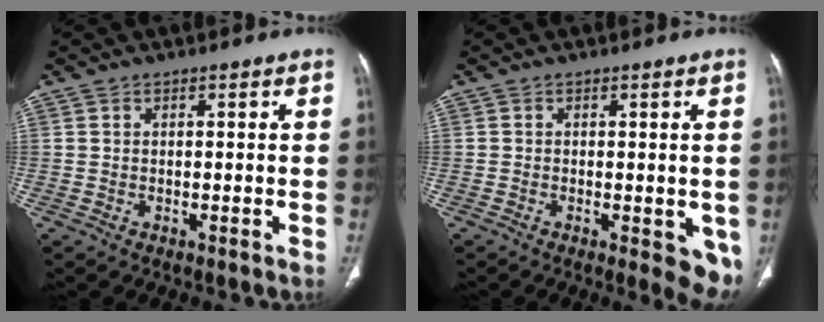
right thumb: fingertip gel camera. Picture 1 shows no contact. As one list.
[{"total": 6.3, "force": [-1.7, 2.5, 5.6], "torque": [-0.054, -0.012, -0.019]}]